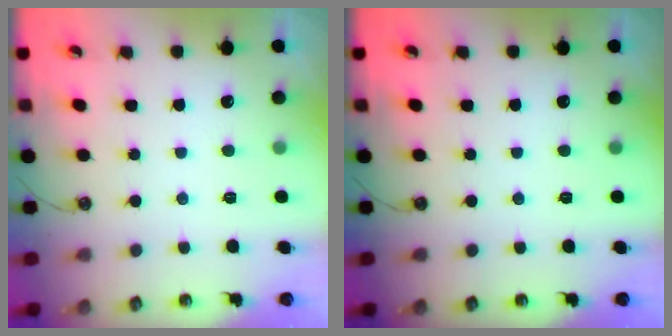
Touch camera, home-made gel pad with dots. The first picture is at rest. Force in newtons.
{"total": 0.0}